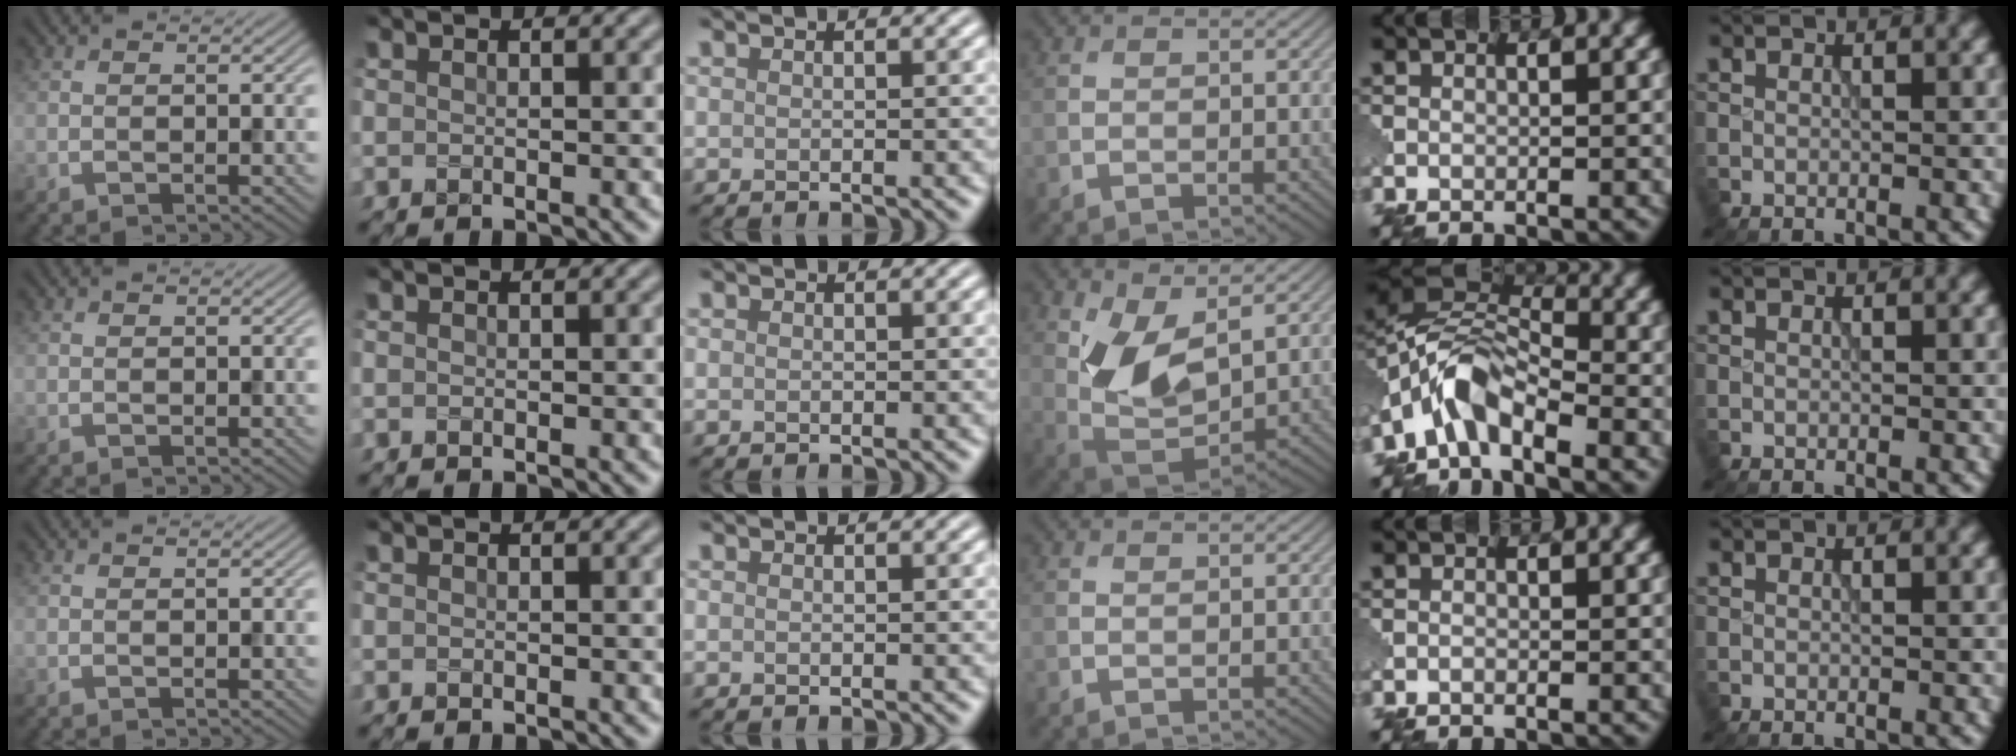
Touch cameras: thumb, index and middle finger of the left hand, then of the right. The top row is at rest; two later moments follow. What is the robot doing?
{"motion": "extract", "object": "pin"}